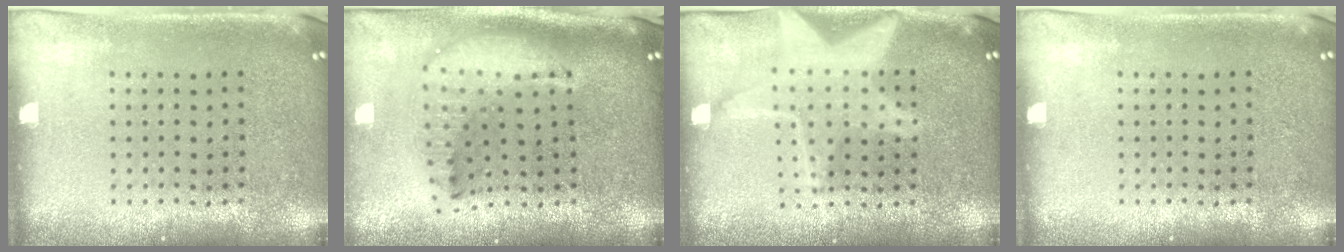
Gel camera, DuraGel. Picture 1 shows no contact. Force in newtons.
{"total": 1.9, "press": 1.5, "slide": 1.2}
{"total": 2.9, "press": 2.9, "slide": 0.2}
{"total": 0.0}